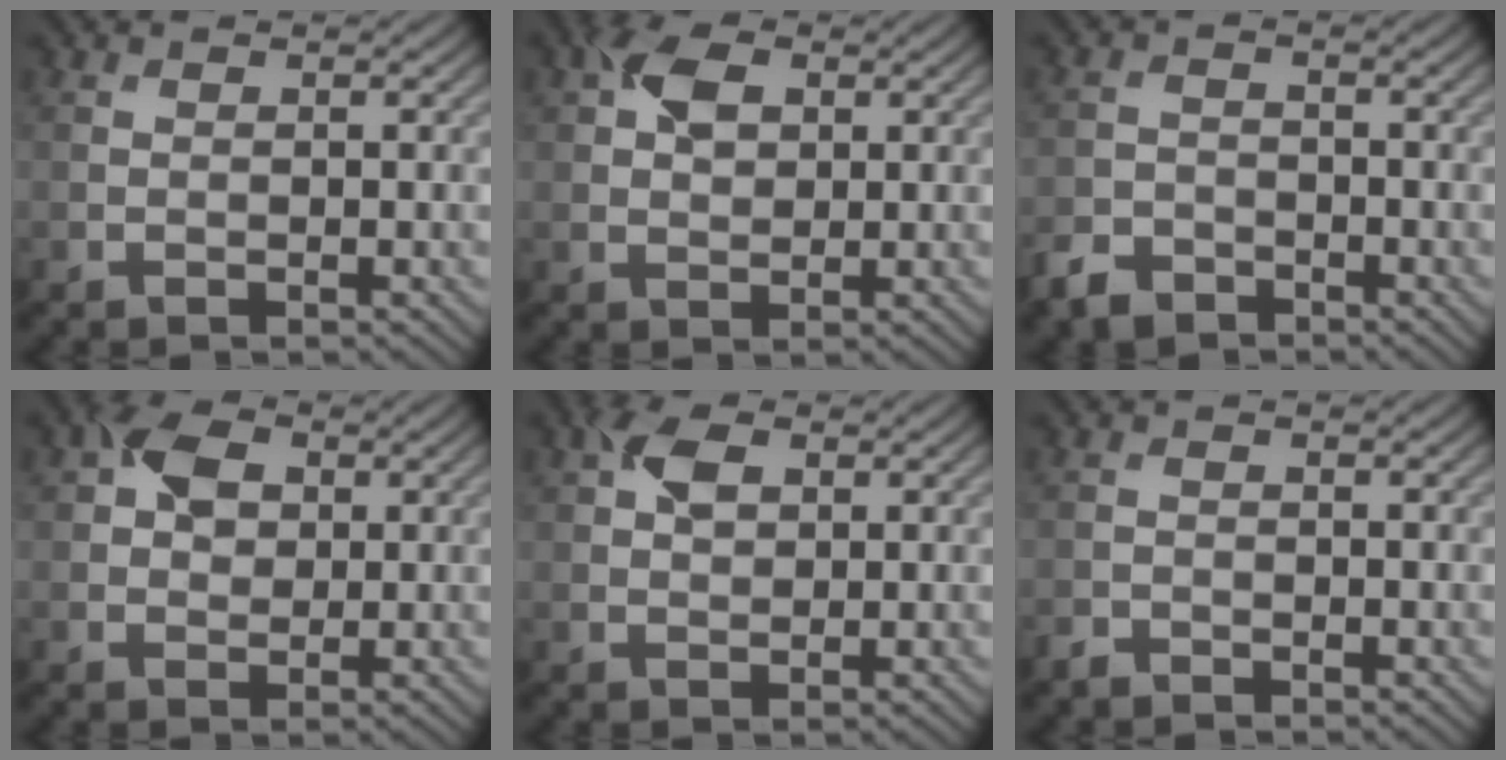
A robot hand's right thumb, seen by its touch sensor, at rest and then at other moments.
{"total": 4.3, "force": [1.5, 2.9, 2.9], "torque": [-0.057, 0.010, 0.021]}
{"total": 3.5, "force": [-2.8, 1.8, 1.1], "torque": [-0.025, -0.005, -0.065]}
{"total": 4.7, "force": [1.3, 3.5, 2.8], "torque": [-0.054, 0.009, 0.015]}
{"total": 3.7, "force": [1.3, 2.3, 2.5], "torque": [-0.053, 0.008, 0.020]}
{"total": 1.1, "force": [-1.1, 0.4, 0.2], "torque": [-0.004, 0.000, -0.024]}